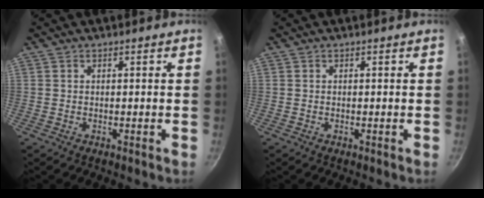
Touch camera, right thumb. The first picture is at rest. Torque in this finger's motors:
{"motor_torque": [-0.02, 0.00, 0.02, -0.01, 0.05]}